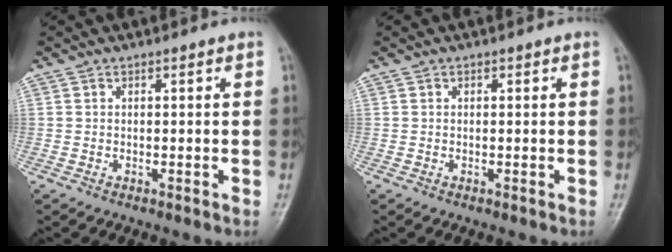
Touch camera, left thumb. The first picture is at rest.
{"total": 0.0}